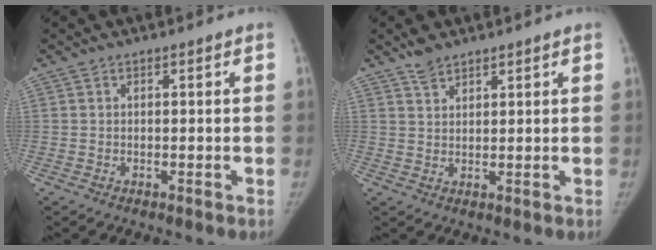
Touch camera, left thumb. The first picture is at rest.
{"total": 3.3, "force": [2.8, 1.4, 1.1], "torque": [-0.013, -0.009, 0.053]}